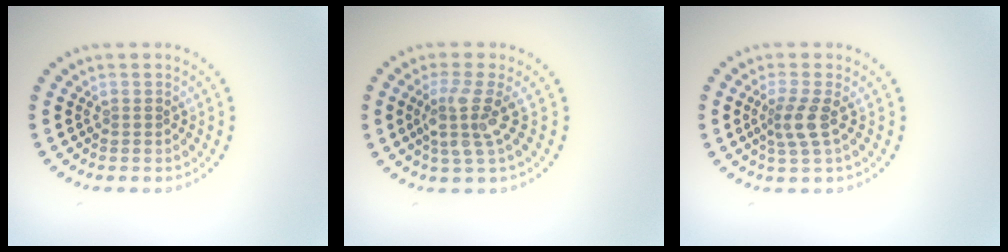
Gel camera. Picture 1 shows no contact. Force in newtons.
{"total": 3.2, "press": 2.3, "slide": 2.2}
{"total": 2.4, "press": 1.9, "slide": 1.5}